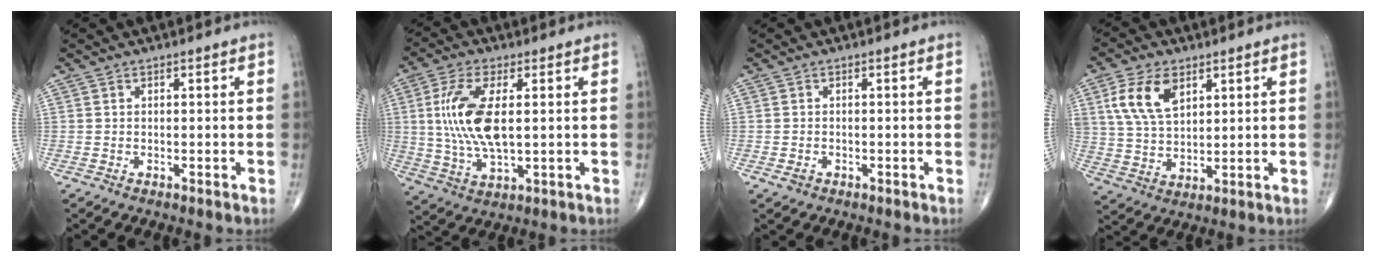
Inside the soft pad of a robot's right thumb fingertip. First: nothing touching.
{"total": 12.8, "force": [1.7, 5.4, 11.5], "torque": [-0.246, -0.008, 0.037]}
{"total": 1.3, "force": [-0.6, 0.9, 0.6], "torque": [-0.012, 0.004, -0.008]}
{"total": 10.4, "force": [4.5, 6.0, 7.2], "torque": [-0.132, -0.012, 0.089]}